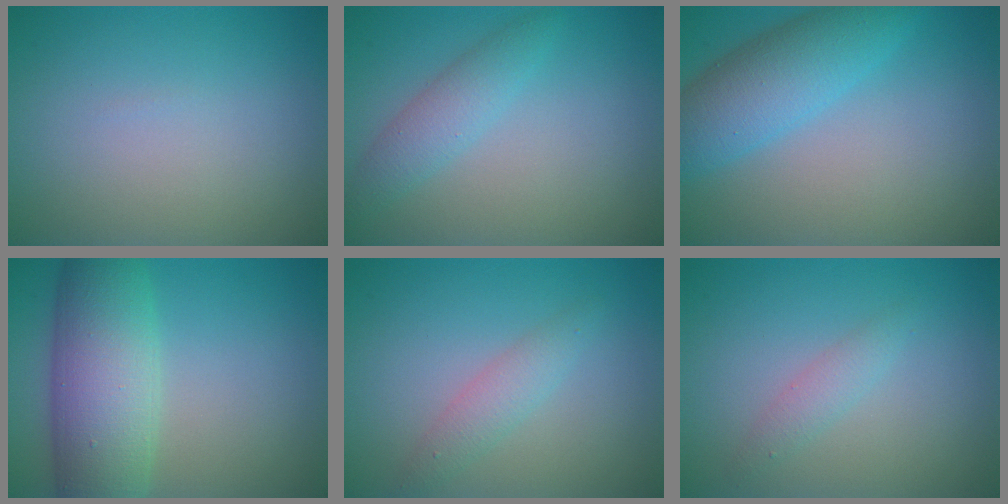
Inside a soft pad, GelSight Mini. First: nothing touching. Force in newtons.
{"total": 2.6, "press": 2.6, "slide": 0.0}
{"total": 5.9, "press": 5.9, "slide": 0.3}
{"total": 8.7, "press": 8.7, "slide": 0.2}
{"total": 2.0, "press": 2.0, "slide": 0.0}
{"total": 1.5, "press": 1.5, "slide": 0.0}